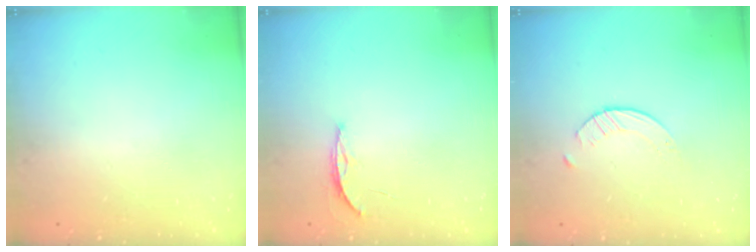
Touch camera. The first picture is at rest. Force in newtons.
{"total": 3.7, "press": 3.7, "slide": 0.5}
{"total": 1.6, "press": 1.6, "slide": 0.3}